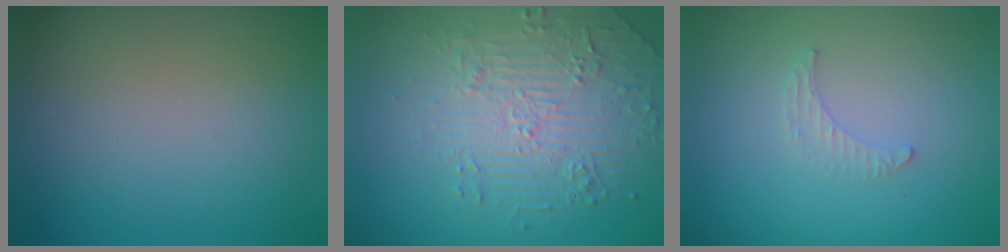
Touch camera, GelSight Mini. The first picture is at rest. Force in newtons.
{"total": 4.6, "press": 4.0, "slide": 2.3}
{"total": 1.1, "press": 1.1, "slide": 0.3}